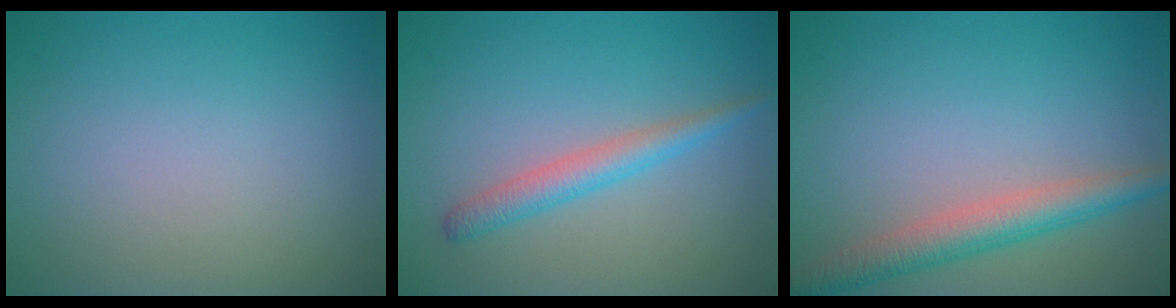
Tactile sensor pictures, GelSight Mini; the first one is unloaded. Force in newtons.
{"total": 2.5, "press": 2.5, "slide": 0.0}
{"total": 3.9, "press": 3.9, "slide": 0.1}